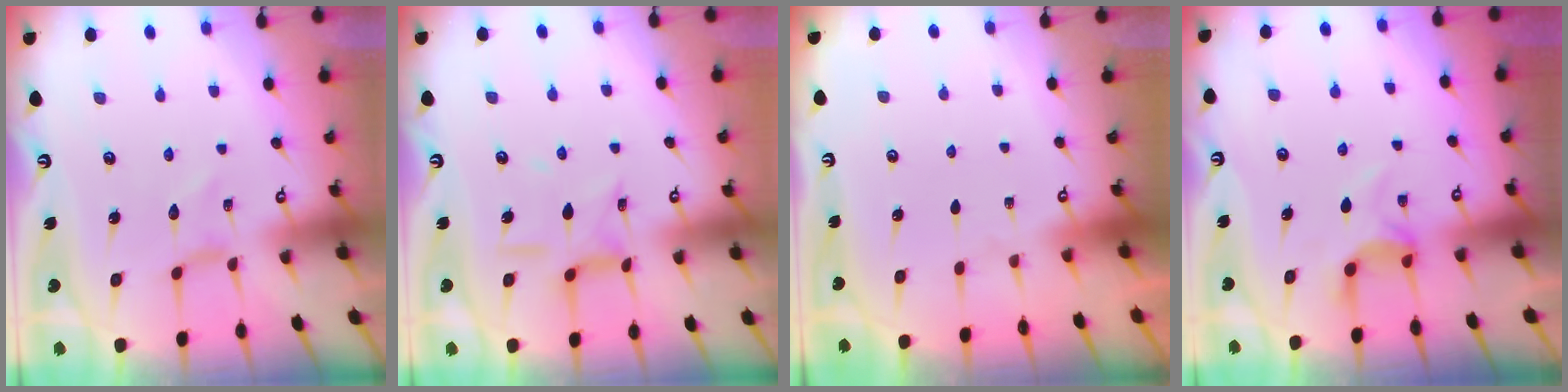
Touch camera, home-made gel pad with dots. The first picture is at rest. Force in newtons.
{"total": 9.1, "press": 9.1, "slide": 0.6}
{"total": 0.0}
{"total": 5.0, "press": 4.9, "slide": 1.1}